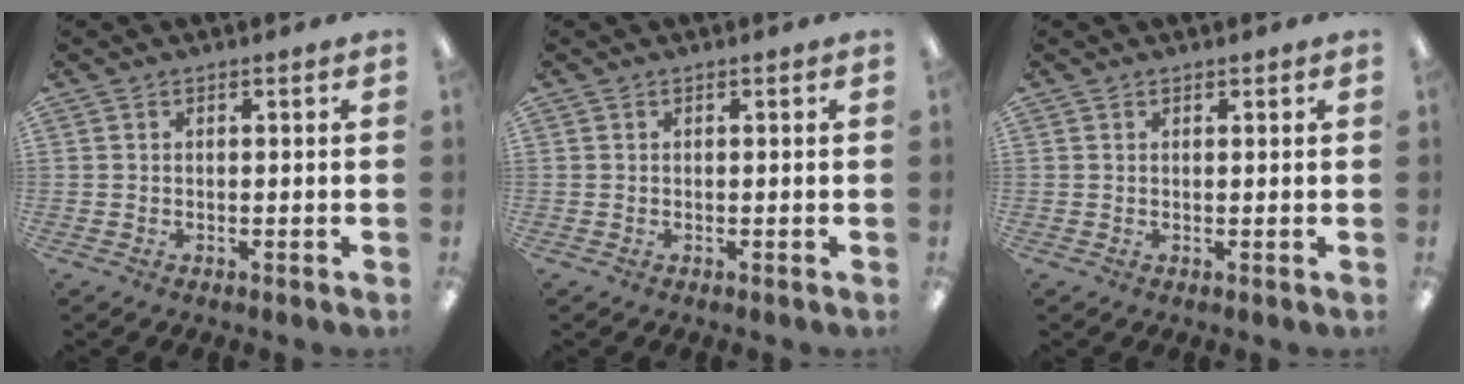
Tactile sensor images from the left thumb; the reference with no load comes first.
{"total": 0.0}
{"total": 0.9, "force": [0.7, 0.4, 0.0], "torque": [0.000, 0.000, 0.014]}